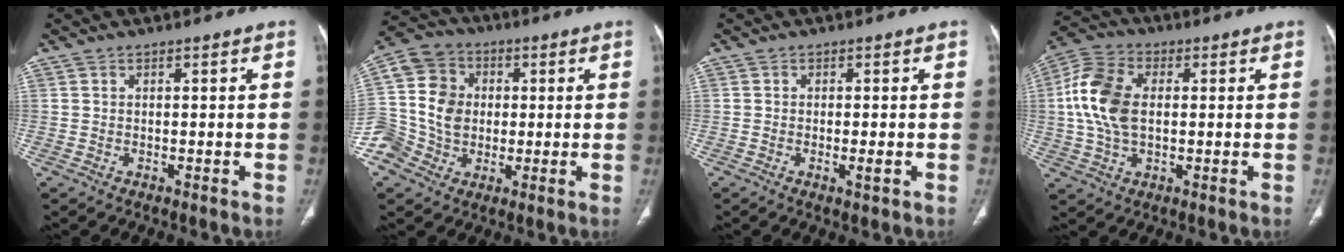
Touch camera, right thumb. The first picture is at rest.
{"total": 16.0, "force": [-0.7, 14.3, 7.1], "torque": [-0.141, 0.029, -0.010]}
{"total": 2.0, "force": [-0.6, 0.5, 1.8], "torque": [-0.031, -0.004, -0.010]}
{"total": 12.2, "force": [1.1, 7.5, 9.5], "torque": [-0.201, 0.016, 0.016]}